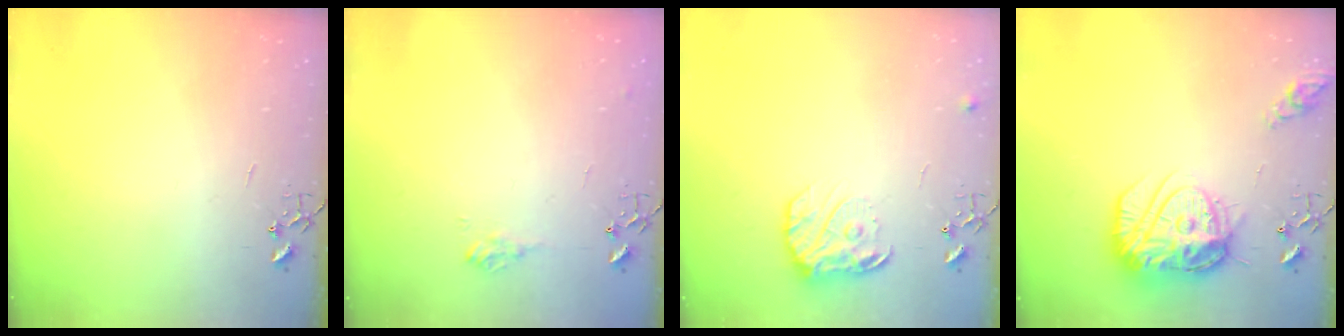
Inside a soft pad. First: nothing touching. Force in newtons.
{"total": 8.5, "press": 8.4, "slide": 0.8}
{"total": 12.7, "press": 12.6, "slide": 0.7}
{"total": 19.4, "press": 19.3, "slide": 1.7}